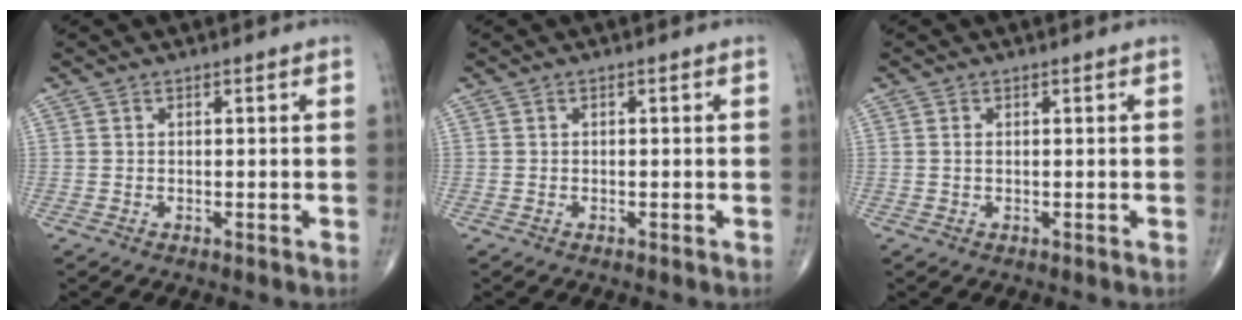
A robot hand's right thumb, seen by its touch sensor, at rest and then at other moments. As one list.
[{"total": 0.0}, {"total": 0.8, "force": [0.1, 0.4, 0.6], "torque": [-0.016, 0.003, 0.004]}]